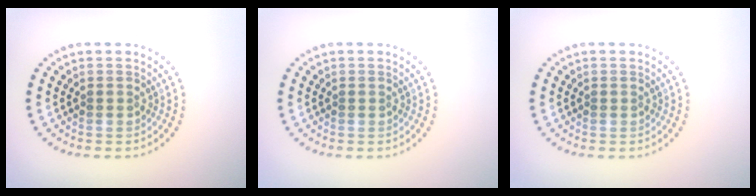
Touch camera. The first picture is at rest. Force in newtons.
{"total": 0.0}
{"total": 0.0}